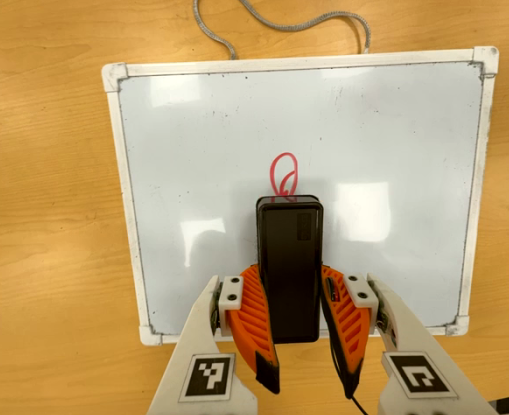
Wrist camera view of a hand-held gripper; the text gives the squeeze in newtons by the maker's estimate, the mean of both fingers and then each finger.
{"total": 9.5, "left": 7.9, "right": 11.1}